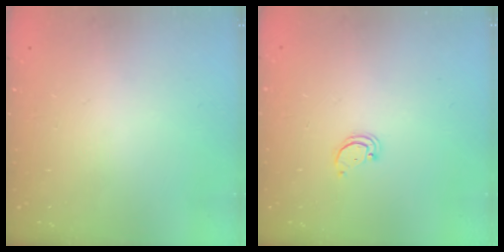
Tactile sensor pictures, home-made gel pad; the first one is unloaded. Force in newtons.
{"total": 1.6, "press": 1.6, "slide": 0.1}